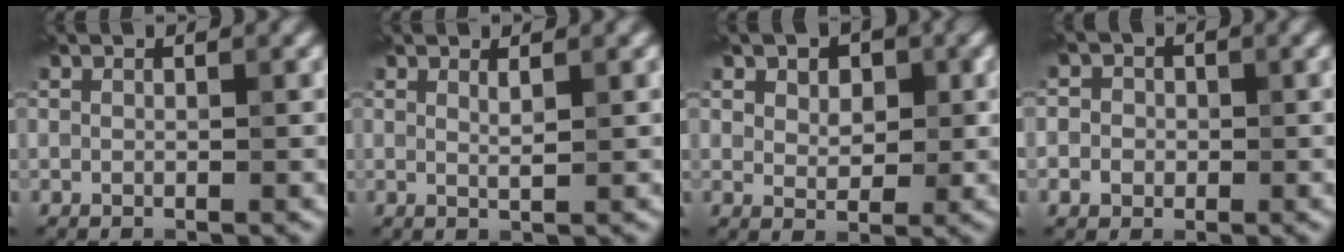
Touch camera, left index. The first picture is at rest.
{"total": 1.0, "force": [0.6, 0.2, 0.7], "torque": [-0.010, -0.003, 0.010]}
{"total": 4.3, "force": [1.9, 2.8, 2.5], "torque": [-0.036, 0.008, 0.017]}
{"total": 2.9, "force": [-0.1, 2.8, 0.9], "torque": [0.012, 0.010, -0.027]}